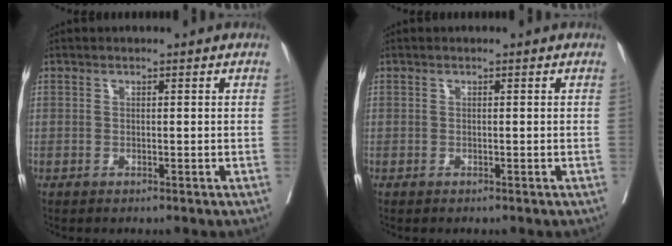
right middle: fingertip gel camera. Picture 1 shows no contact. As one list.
[{"total": 0.0}]